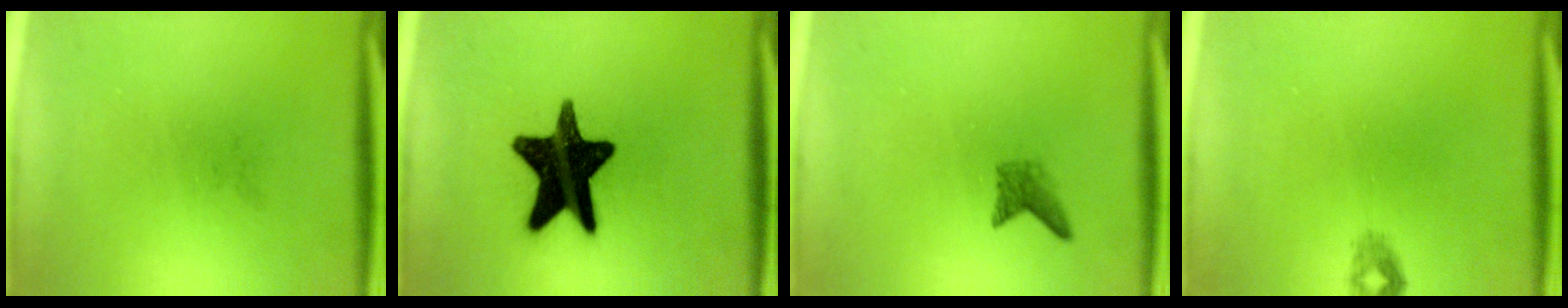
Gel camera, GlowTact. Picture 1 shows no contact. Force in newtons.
{"total": 17.9}
{"total": 1.7}
{"total": 1.2}